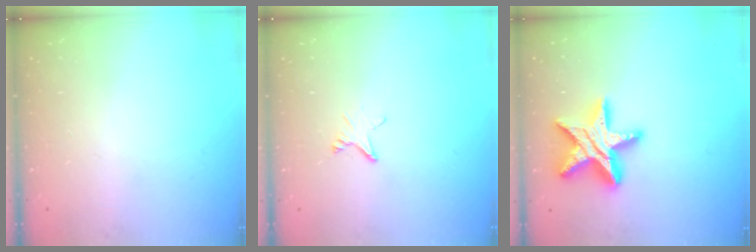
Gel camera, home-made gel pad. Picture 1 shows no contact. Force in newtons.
{"total": 2.3, "press": 2.3, "slide": 0.2}
{"total": 17.1, "press": 17.0, "slide": 1.5}